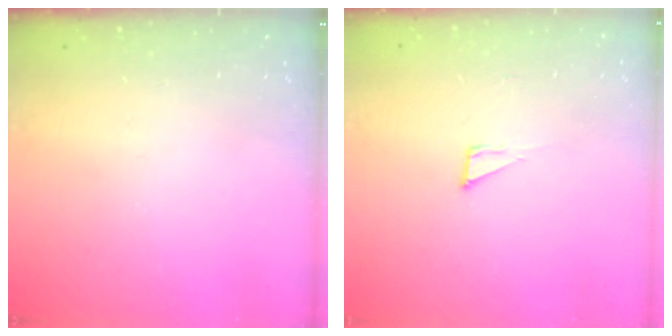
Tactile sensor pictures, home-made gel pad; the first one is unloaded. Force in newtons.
{"total": 2.8, "press": 2.8, "slide": 0.2}